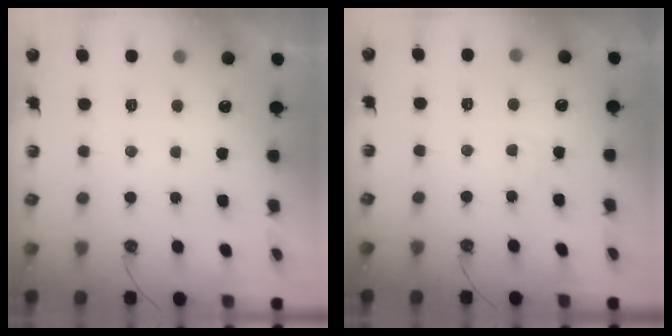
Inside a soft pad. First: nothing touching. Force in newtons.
{"total": 2.7, "press": 2.7, "slide": 0.4}